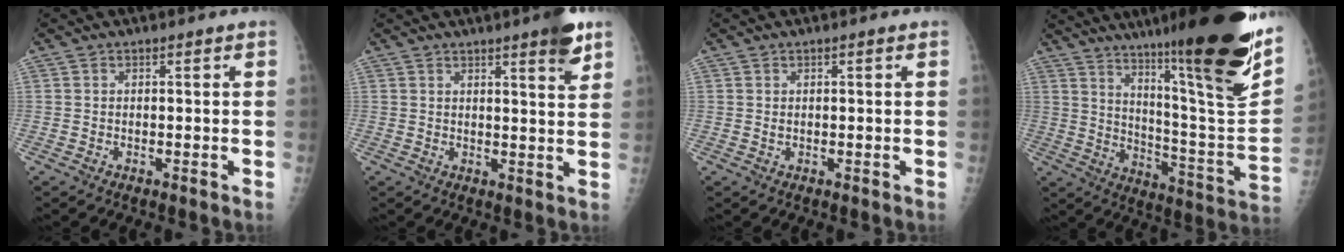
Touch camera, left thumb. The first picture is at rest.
{"total": 5.9, "force": [3.7, 0.8, 4.6], "torque": [-0.053, -0.020, 0.046]}
{"total": 0.8, "force": [0.2, 0.3, 0.7], "torque": [-0.012, 0.004, 0.008]}
{"total": 28.5, "force": [18.2, 3.0, 21.8], "torque": [-0.301, -0.091, 0.277]}